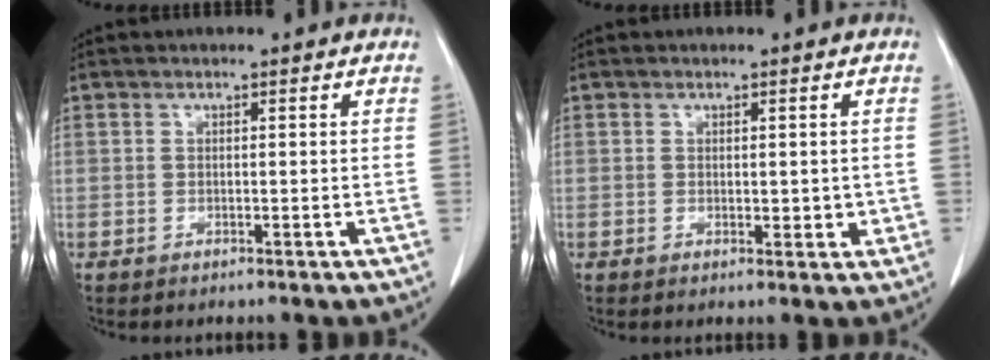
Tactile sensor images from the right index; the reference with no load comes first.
{"total": 2.0, "force": [0.1, 1.2, 1.6], "torque": [-0.017, -0.004, 0.004]}